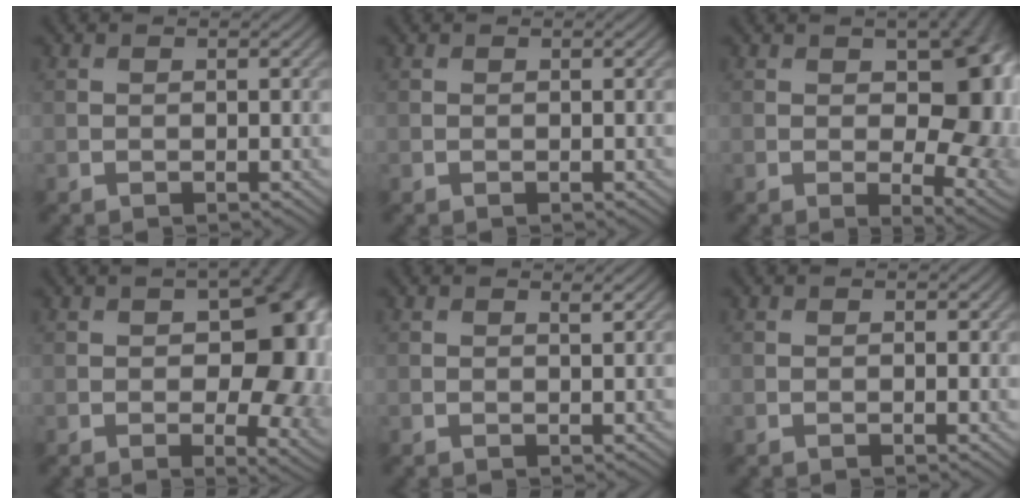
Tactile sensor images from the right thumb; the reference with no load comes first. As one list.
[{"total": 0.0}, {"total": 13.3, "force": [0.8, 7.4, 11.0], "torque": [-0.135, -0.017, 0.030]}, {"total": 15.0, "force": [0.8, 8.8, 12.1], "torque": [-0.128, -0.014, 0.029]}, {"total": 0.6, "force": [0.4, 0.0, 0.4], "torque": [-0.007, 0.000, 0.007]}, {"total": 0.0}]